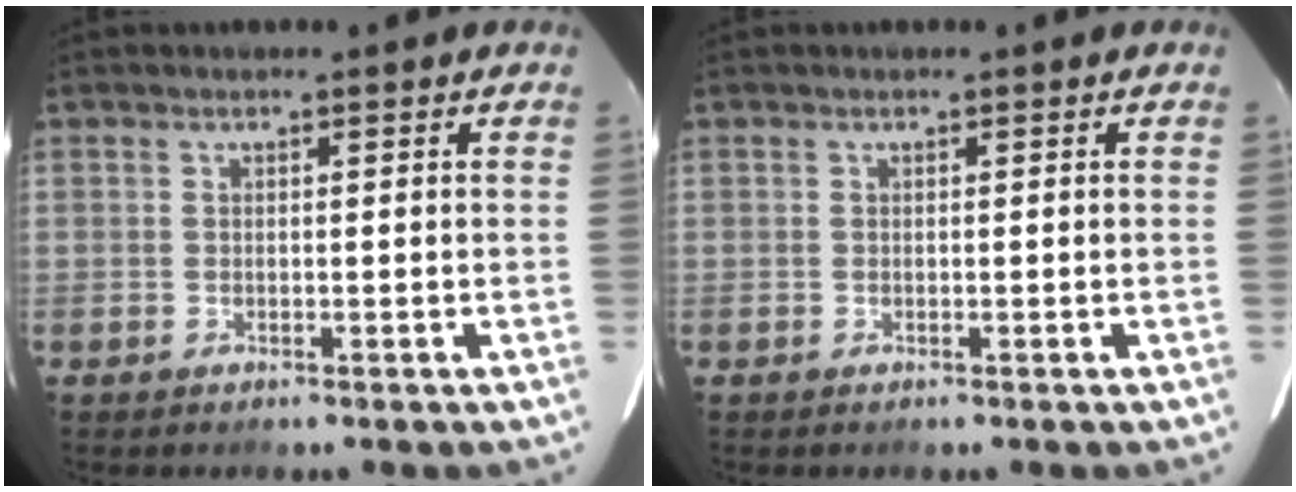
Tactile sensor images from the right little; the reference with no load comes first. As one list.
[{"total": 0.0}]